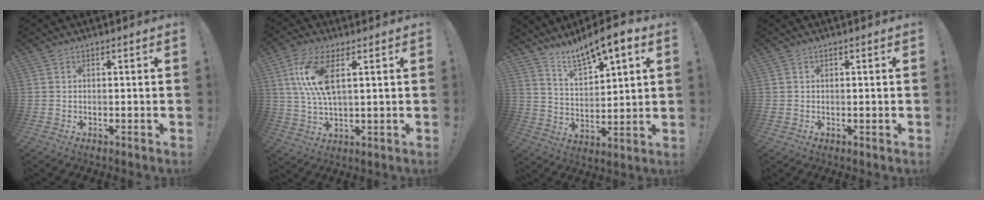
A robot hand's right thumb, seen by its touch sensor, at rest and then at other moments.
{"total": 11.3, "force": [3.5, 4.1, 9.9], "torque": [-0.199, -0.012, 0.063]}
{"total": 9.9, "force": [8.2, 2.4, 5.0], "torque": [-0.100, -0.056, 0.143]}
{"total": 0.7, "force": [0.0, 0.7, 0.3], "torque": [-0.008, 0.004, 0.000]}